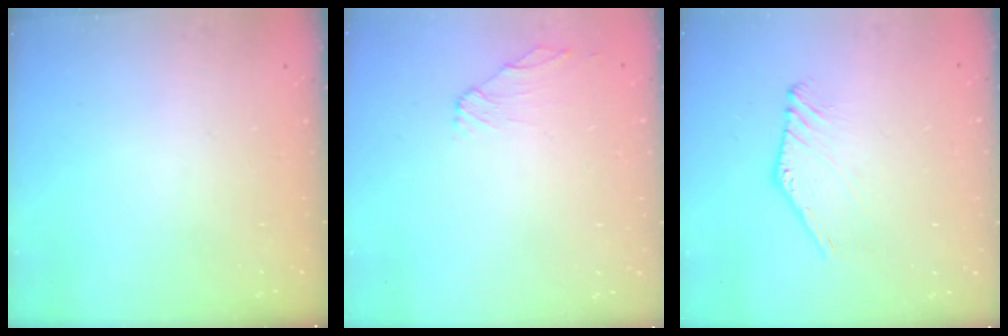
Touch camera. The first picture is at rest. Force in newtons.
{"total": 0.6, "press": 0.5, "slide": 0.3}
{"total": 2.2, "press": 2.2, "slide": 0.1}